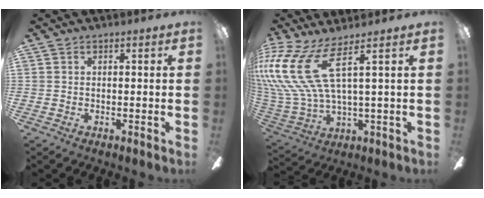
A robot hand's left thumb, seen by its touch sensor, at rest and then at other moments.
{"total": 18.3, "force": [7.9, 7.0, 14.9], "torque": [-0.338, -0.038, 0.134]}